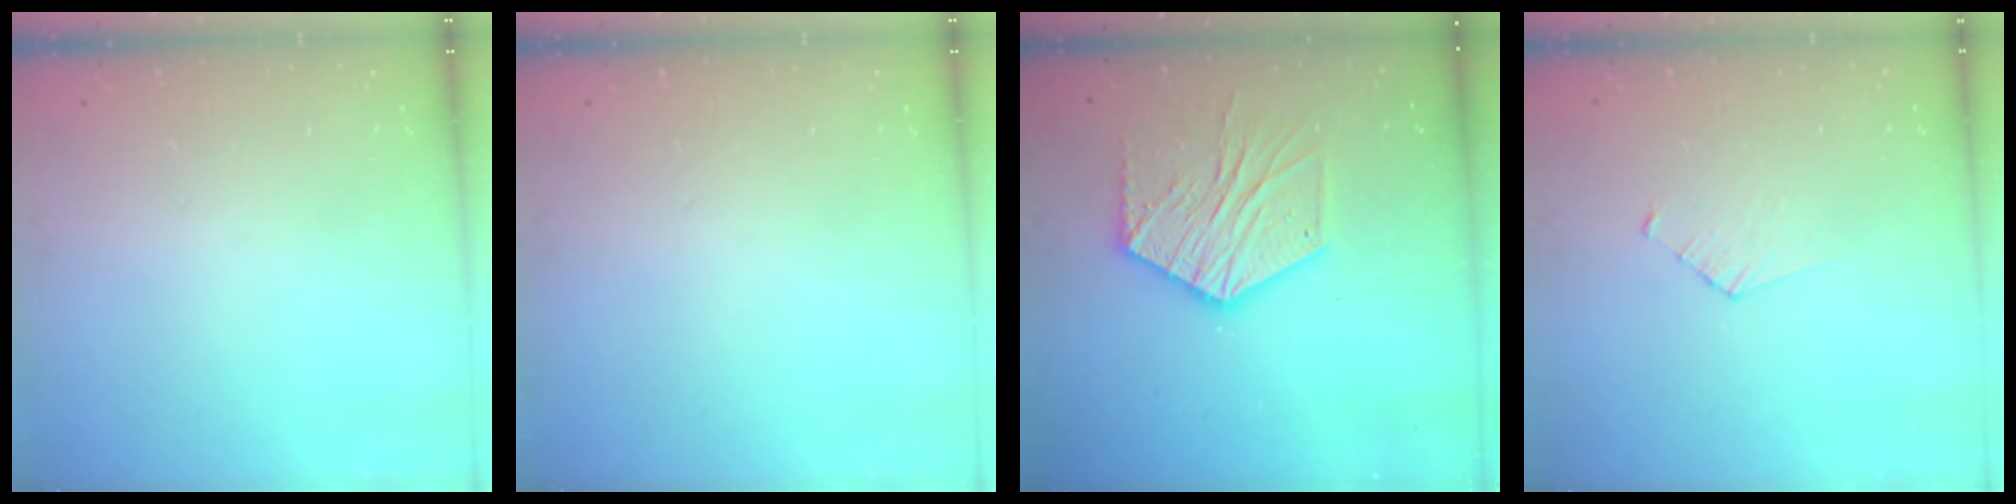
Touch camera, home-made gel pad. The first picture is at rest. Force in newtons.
{"total": 0.0}
{"total": 15.1, "press": 15.0, "slide": 0.7}
{"total": 2.8, "press": 2.7, "slide": 0.3}